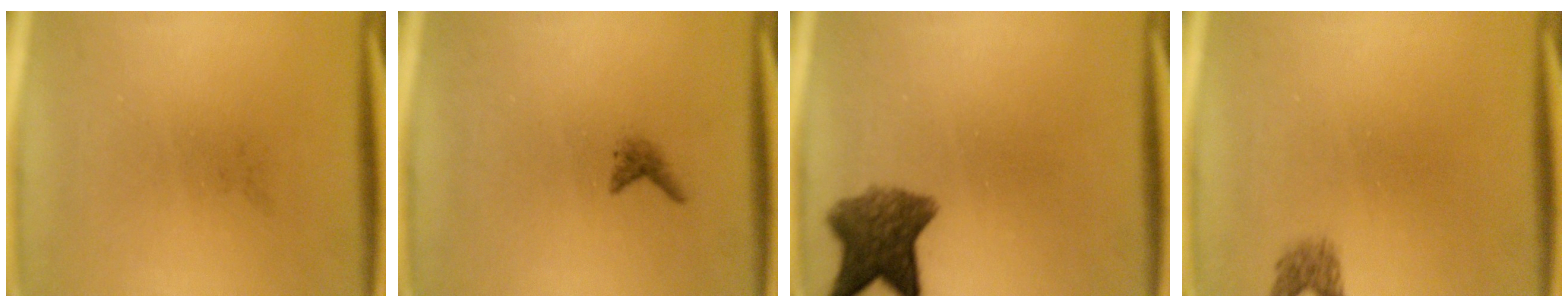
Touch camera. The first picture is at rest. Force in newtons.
{"total": 1.0}
{"total": 7.1}
{"total": 1.6}